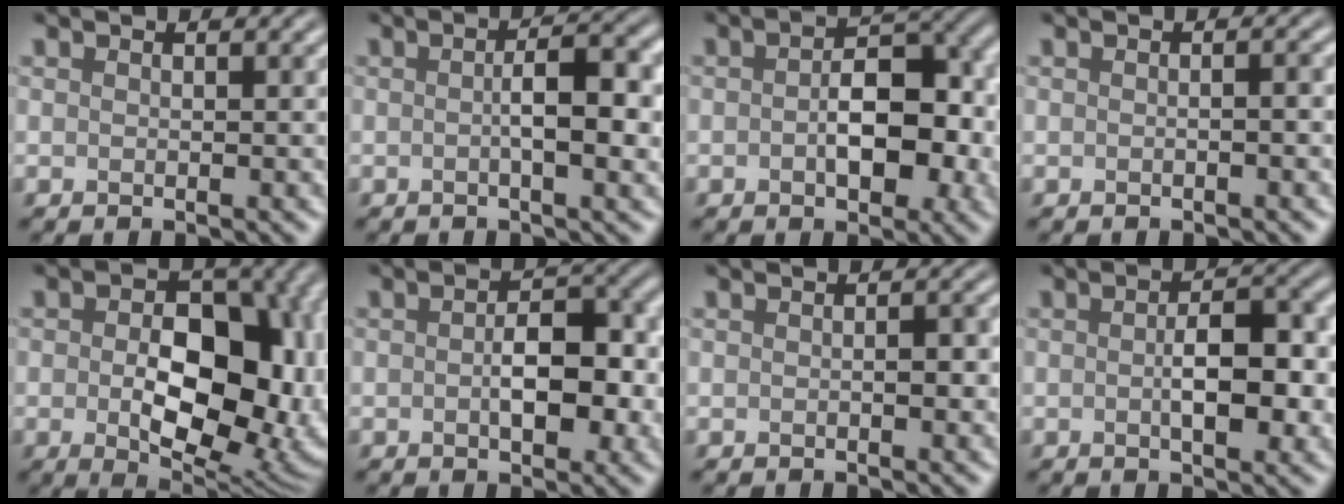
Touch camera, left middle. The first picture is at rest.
{"total": 4.8, "force": [-0.1, 1.2, 4.6], "torque": [-0.075, 0.005, -0.002]}
{"total": 6.2, "force": [-0.5, 3.5, 5.1], "torque": [-0.065, 0.001, -0.008]}
{"total": 1.3, "force": [-0.2, 0.4, 1.2], "torque": [-0.012, 0.003, -0.005]}
{"total": 12.8, "force": [-1.1, 8.2, 9.7], "torque": [-0.112, -0.012, -0.003]}
{"total": 5.0, "force": [-0.6, 2.6, 4.2], "torque": [-0.059, 0.001, -0.008]}
{"total": 1.3, "force": [-0.2, 0.4, 1.2], "torque": [-0.020, 0.003, -0.001]}
{"total": 4.9, "force": [-0.5, 2.1, 4.4], "torque": [-0.070, 0.001, -0.008]}